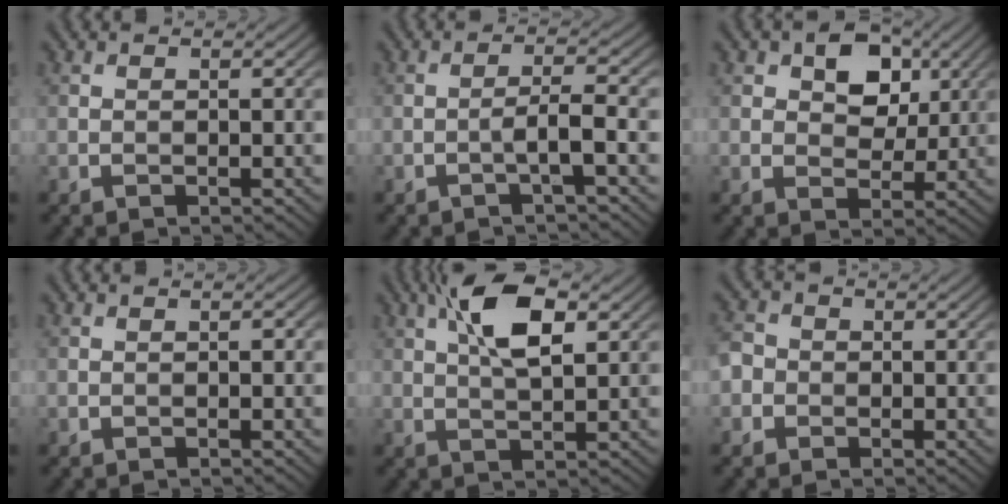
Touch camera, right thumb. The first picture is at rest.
{"total": 3.1, "force": [-1.2, 0.1, 2.9], "torque": [-0.052, 0.015, -0.033]}
{"total": 6.8, "force": [2.5, 4.6, 4.4], "torque": [-0.069, 0.002, 0.030]}
{"total": 0.6, "force": [-0.1, 0.3, 0.5], "torque": [-0.009, 0.000, 0.000]}
{"total": 8.1, "force": [3.1, 2.8, 6.9], "torque": [-0.133, 0.013, 0.052]}
{"total": 3.0, "force": [-0.8, 2.8, 0.8], "torque": [-0.016, 0.002, -0.028]}